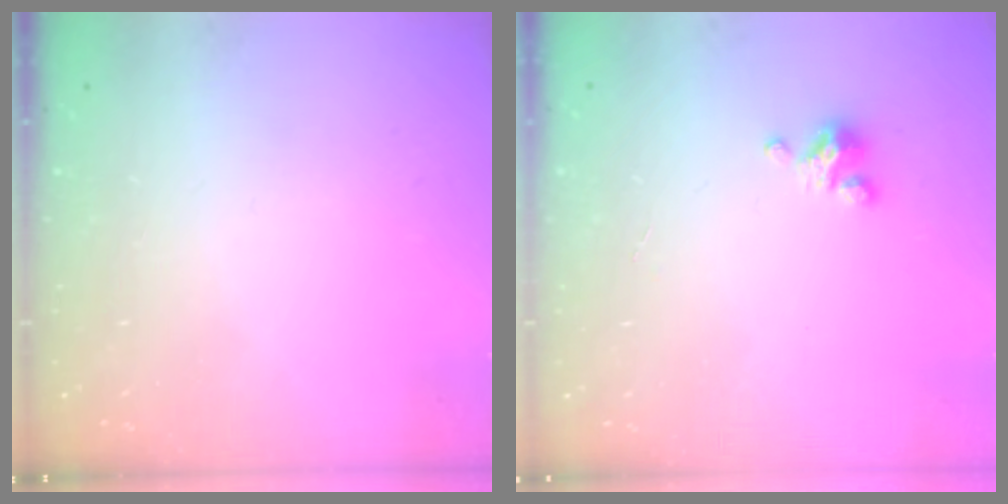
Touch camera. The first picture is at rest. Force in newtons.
{"total": 3.4, "press": 3.4, "slide": 0.2}